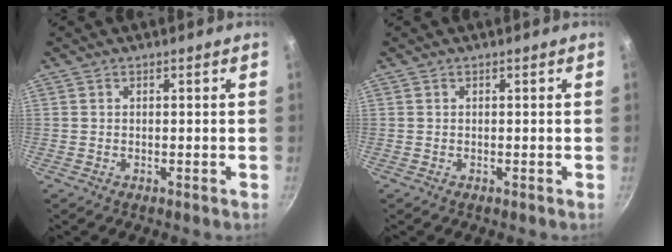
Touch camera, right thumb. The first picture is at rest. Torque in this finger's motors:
{"motor_torque": [0.00, 0.00, 0.00, 0.00, 0.00]}